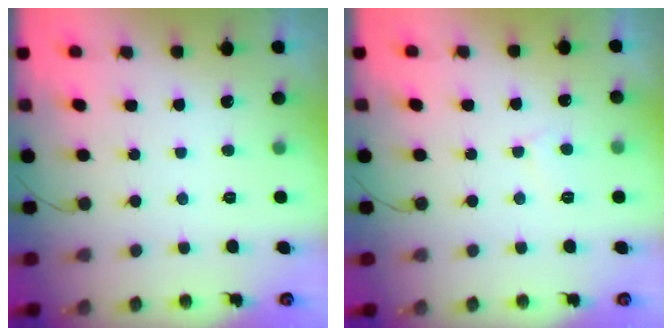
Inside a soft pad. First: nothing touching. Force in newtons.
{"total": 3.6, "press": 3.6, "slide": 0.3}